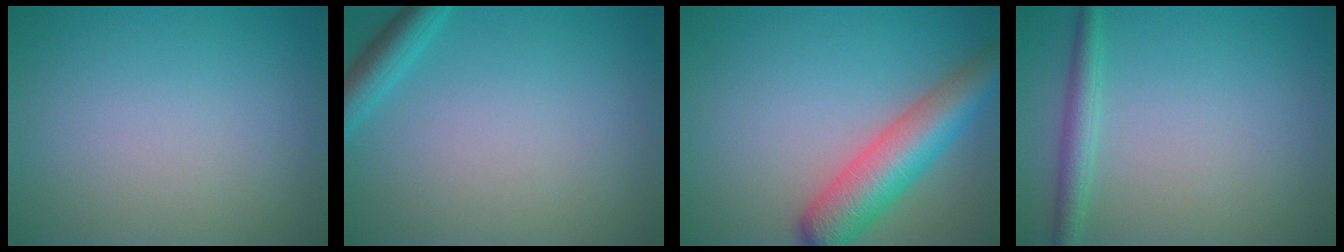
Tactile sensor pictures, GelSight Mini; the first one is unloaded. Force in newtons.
{"total": 2.4, "press": 2.4, "slide": 0.2}
{"total": 6.8, "press": 6.8, "slide": 0.3}
{"total": 2.2, "press": 2.2, "slide": 0.1}